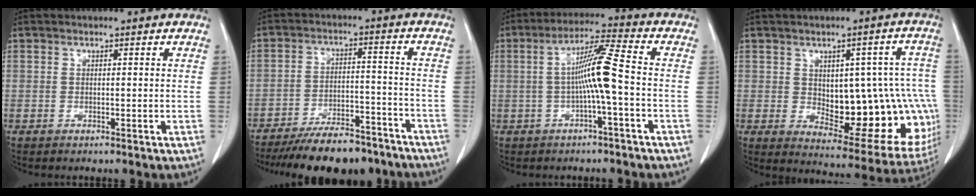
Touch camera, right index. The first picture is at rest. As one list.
[{"total": 14.7, "force": [-12.6, 4.4, 6.2], "torque": [-0.085, 0.011, -0.188]}, {"total": 7.7, "force": [-0.8, -0.7, 7.6], "torque": [-0.138, 0.015, -0.014]}, {"total": 19.1, "force": [-1.3, 8.7, 16.9], "torque": [-0.154, 0.028, 0.018]}]